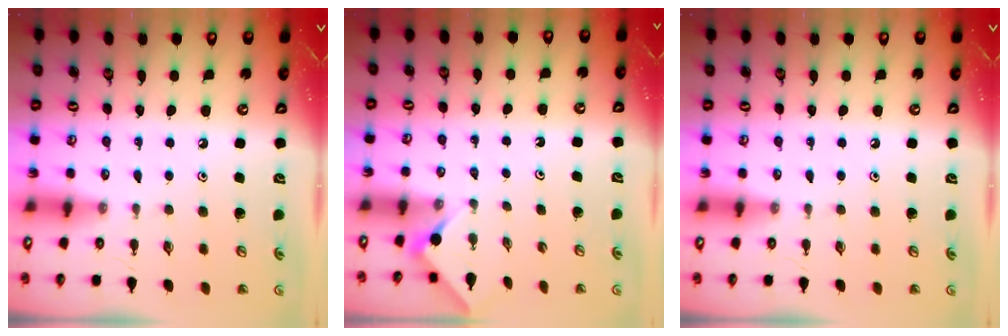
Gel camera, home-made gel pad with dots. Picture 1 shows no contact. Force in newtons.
{"total": 2.7, "press": 2.7, "slide": 0.4}
{"total": 0.0}